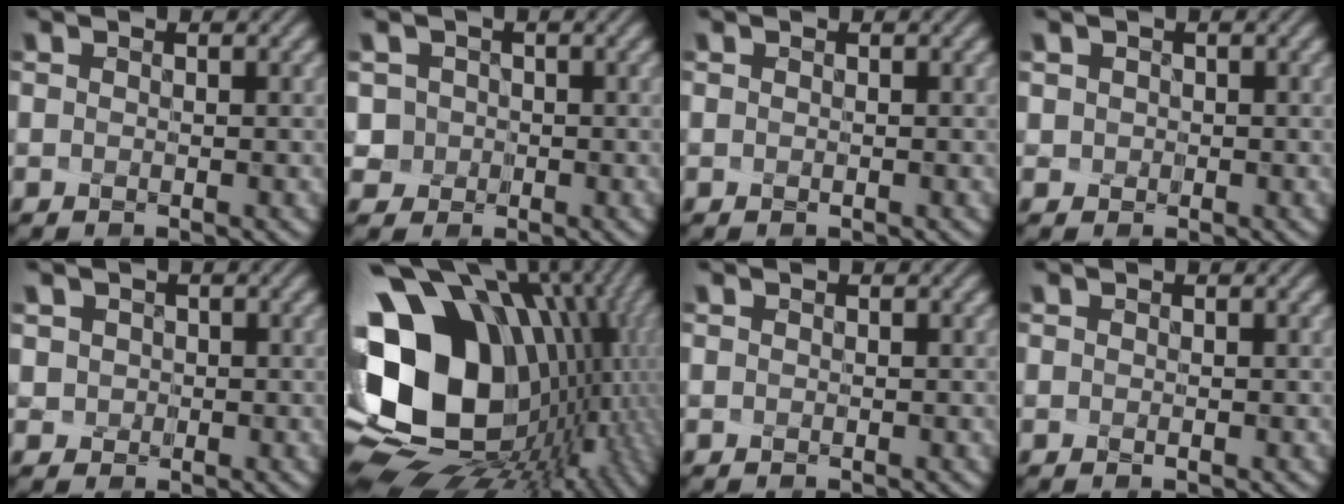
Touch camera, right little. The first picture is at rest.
{"total": 2.1, "force": [0.1, 2.1, -0.1], "torque": [-0.001, 0.009, -0.002]}
{"total": 0.0}
{"total": 1.0, "force": [0.2, 0.9, 0.0], "torque": [-0.011, 0.012, -0.006]}
{"total": 1.7, "force": [0.4, 1.7, 0.2], "torque": [-0.019, 0.009, 0.004]}
{"total": 18.3, "force": [0.0, 14.3, 11.4], "torque": [-0.227, -0.010, 0.030]}
{"total": 0.0}
{"total": 0.0}